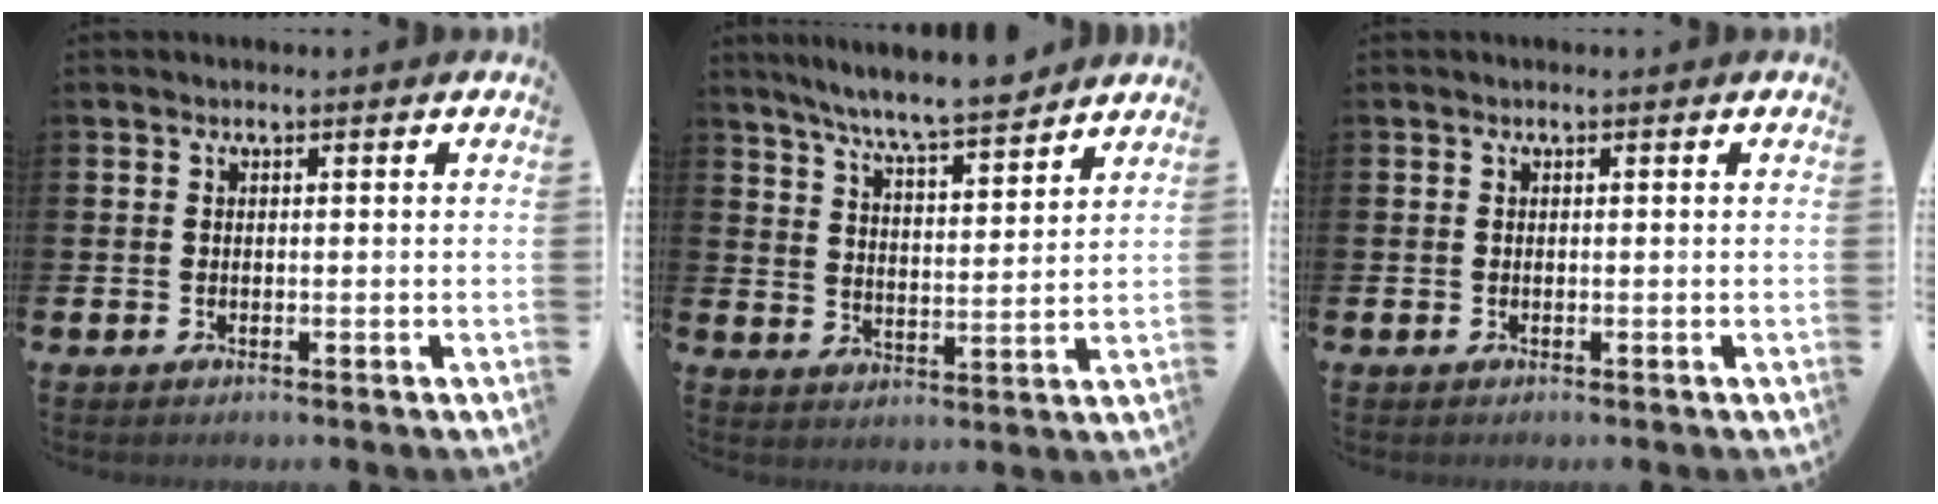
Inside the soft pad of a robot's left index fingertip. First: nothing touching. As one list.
[{"total": 7.8, "force": [7.4, 0.0, 2.5], "torque": [-0.077, -0.042, 0.132]}, {"total": 0.0}]